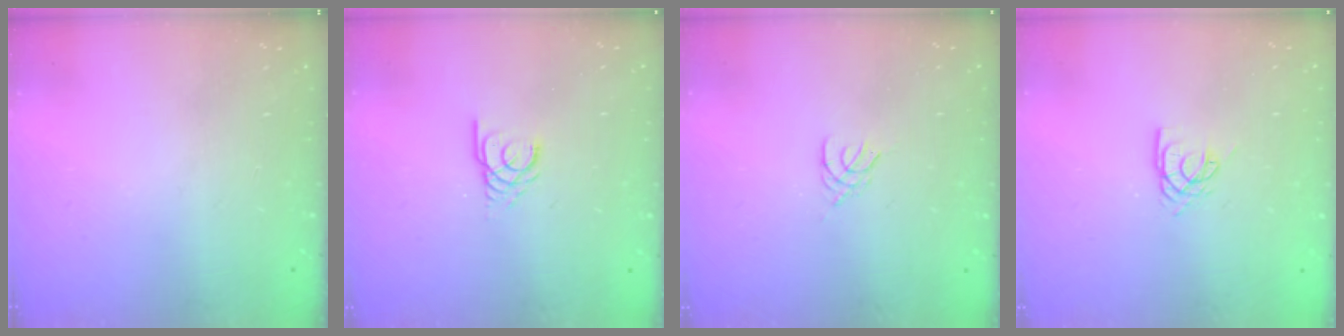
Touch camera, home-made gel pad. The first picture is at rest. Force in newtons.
{"total": 3.0, "press": 3.0, "slide": 0.3}
{"total": 2.1, "press": 2.0, "slide": 0.4}
{"total": 6.0, "press": 6.0, "slide": 0.5}